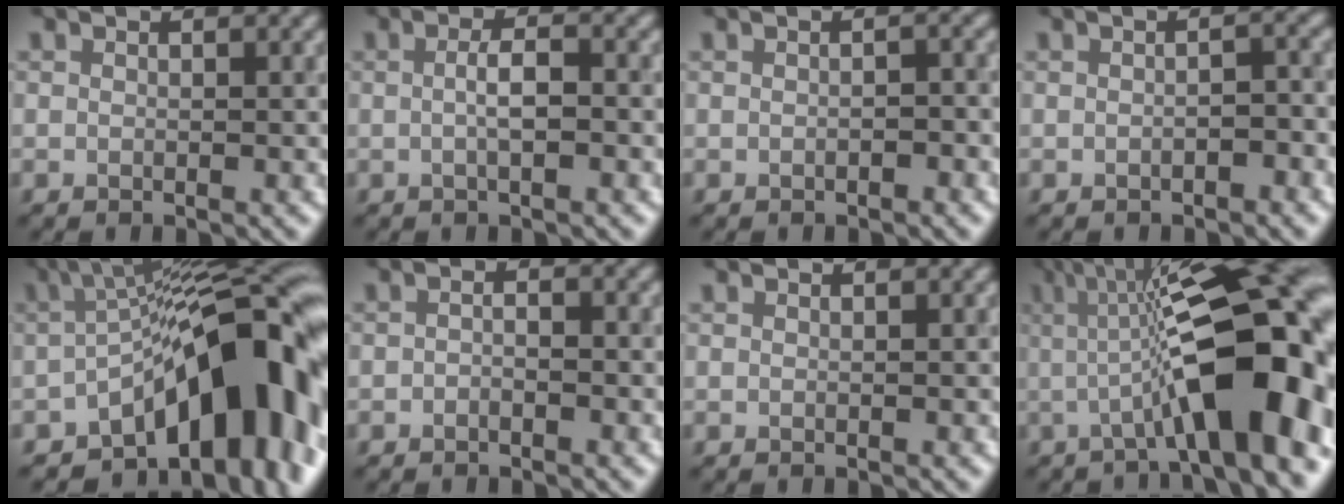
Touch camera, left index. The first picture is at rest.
{"total": 2.4, "force": [-0.2, 0.6, 2.3], "torque": [-0.040, 0.003, -0.005]}
{"total": 1.2, "force": [-0.5, 0.3, 1.0], "torque": [-0.016, 0.001, -0.009]}
{"total": 1.6, "force": [-0.8, 0.5, 1.3], "torque": [-0.022, 0.003, -0.014]}
{"total": 15.2, "force": [-5.1, 6.2, 12.9], "torque": [-0.127, 0.018, -0.087]}
{"total": 1.1, "force": [-0.6, 0.5, 0.9], "torque": [-0.016, 0.002, -0.013]}
{"total": 0.0}
{"total": 14.1, "force": [-0.8, 3.7, 13.5], "torque": [-0.179, 0.023, -0.023]}